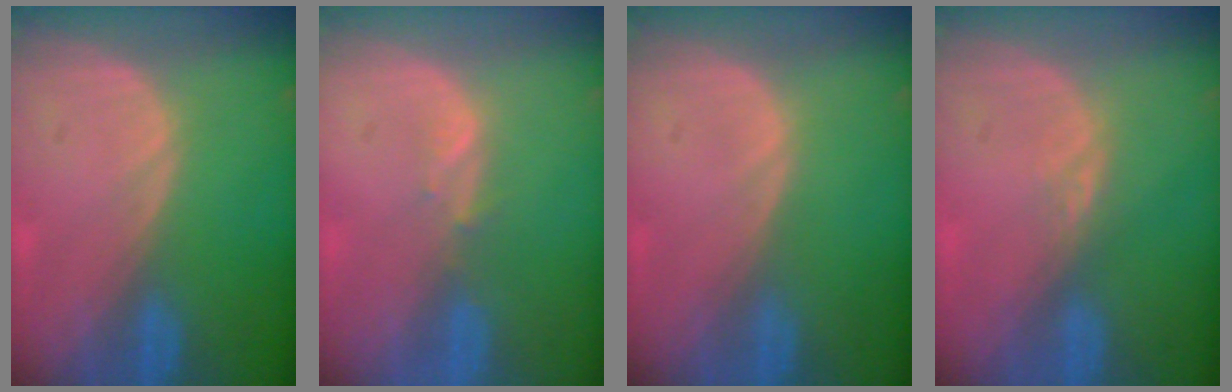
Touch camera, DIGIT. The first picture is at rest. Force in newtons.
{"total": 1.4, "press": 1.2, "slide": 0.6}
{"total": 0.0}
{"total": 1.5, "press": 1.3, "slide": 0.8}